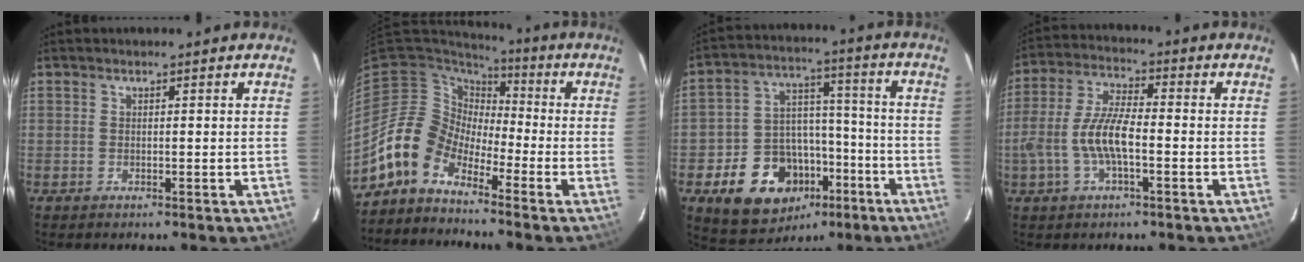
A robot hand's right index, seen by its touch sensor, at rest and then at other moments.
{"total": 8.5, "force": [-6.7, 4.9, 2.1], "torque": [-0.037, 0.026, -0.146]}
{"total": 17.1, "force": [-8.4, 12.7, 7.7], "torque": [-0.163, 0.042, -0.104]}
{"total": 10.0, "force": [-2.8, 3.3, 9.0], "torque": [-0.193, 0.005, -0.052]}